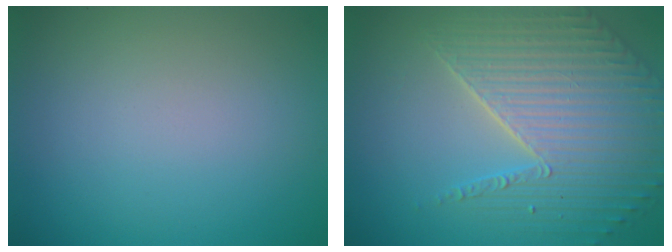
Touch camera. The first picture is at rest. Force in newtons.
{"total": 5.2, "press": 4.8, "slide": 2.1}